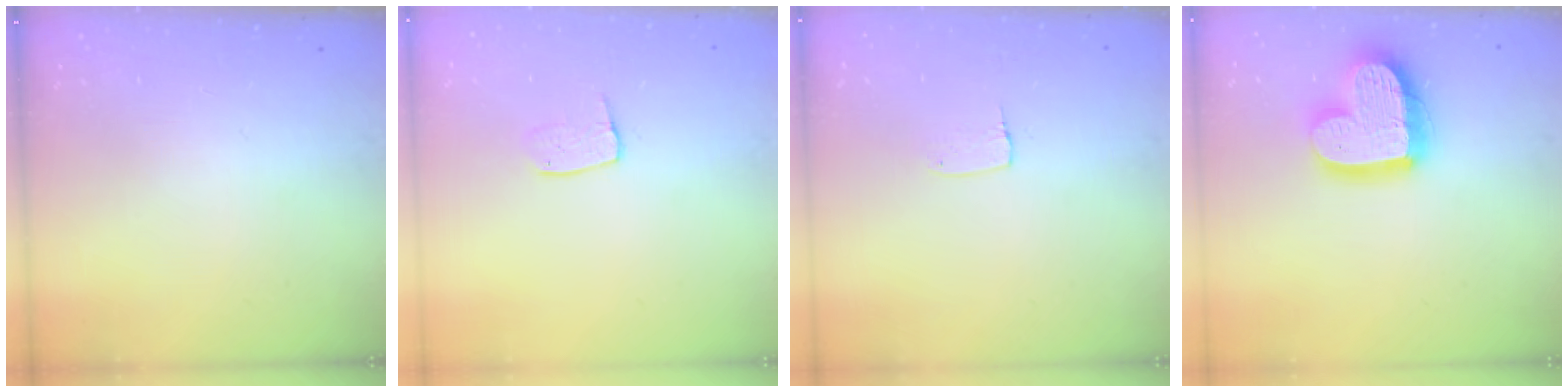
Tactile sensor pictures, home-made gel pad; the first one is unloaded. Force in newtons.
{"total": 6.1, "press": 6.1, "slide": 0.3}
{"total": 4.3, "press": 4.3, "slide": 0.4}
{"total": 17.7, "press": 17.6, "slide": 1.6}